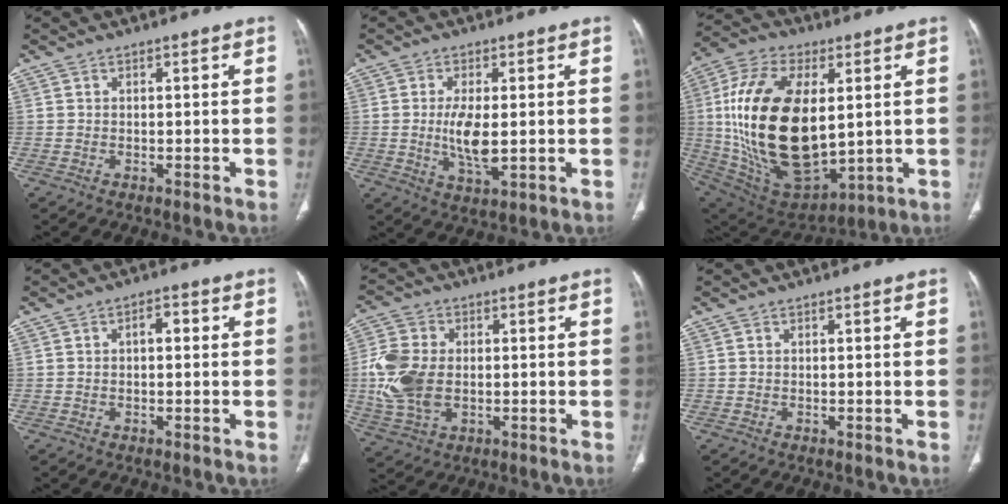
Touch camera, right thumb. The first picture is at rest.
{"total": 7.0, "force": [0.0, 2.7, 6.4], "torque": [-0.126, -0.017, 0.003]}
{"total": 27.8, "force": [2.4, 14.8, 23.4], "torque": [-0.451, -0.019, 0.059]}
{"total": 2.6, "force": [0.4, 1.4, 2.2], "torque": [-0.031, 0.011, 0.003]}
{"total": 11.5, "force": [-0.3, 7.8, 8.5], "torque": [-0.187, 0.002, -0.001]}
{"total": 0.0}